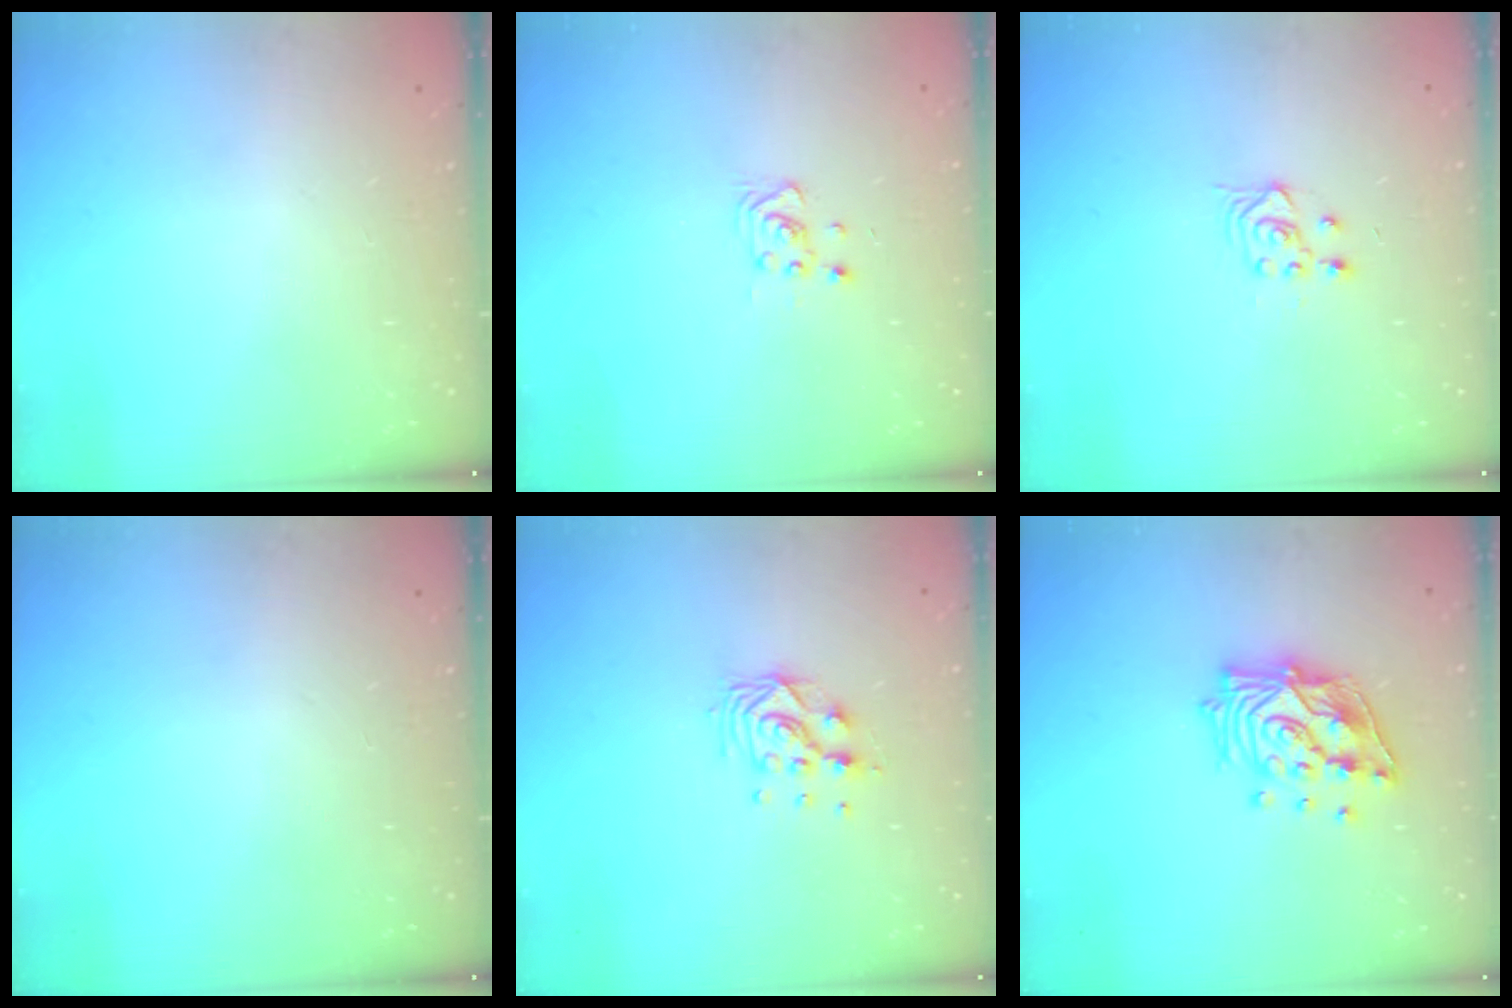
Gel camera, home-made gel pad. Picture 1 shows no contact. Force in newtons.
{"total": 4.4, "press": 4.2, "slide": 1.1}
{"total": 3.4, "press": 3.1, "slide": 1.4}
{"total": 0.0}
{"total": 9.6, "press": 9.5, "slide": 0.8}
{"total": 16.7, "press": 16.7, "slide": 1.2}